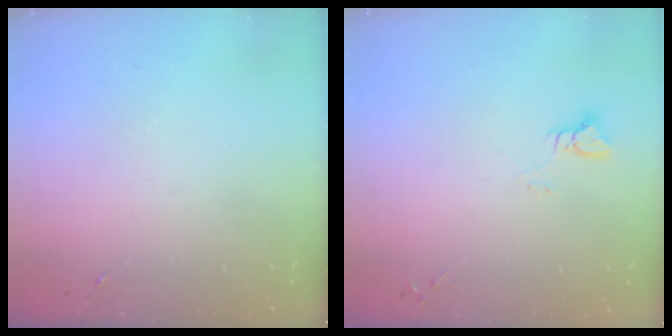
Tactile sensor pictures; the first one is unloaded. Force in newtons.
{"total": 2.9, "press": 2.9, "slide": 0.2}